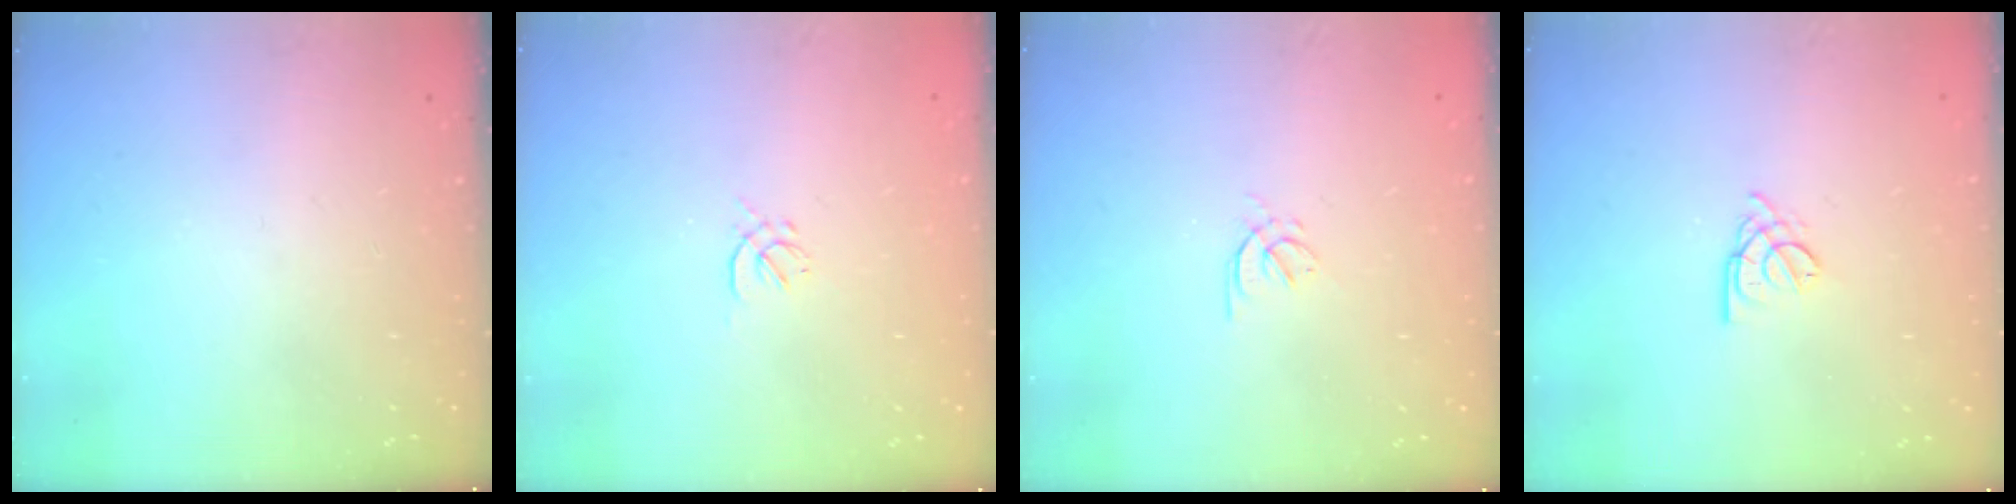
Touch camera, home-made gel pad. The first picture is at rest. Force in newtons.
{"total": 0.7, "press": 0.5, "slide": 0.5}
{"total": 2.1, "press": 2.0, "slide": 0.6}
{"total": 2.3, "press": 2.3, "slide": 0.5}